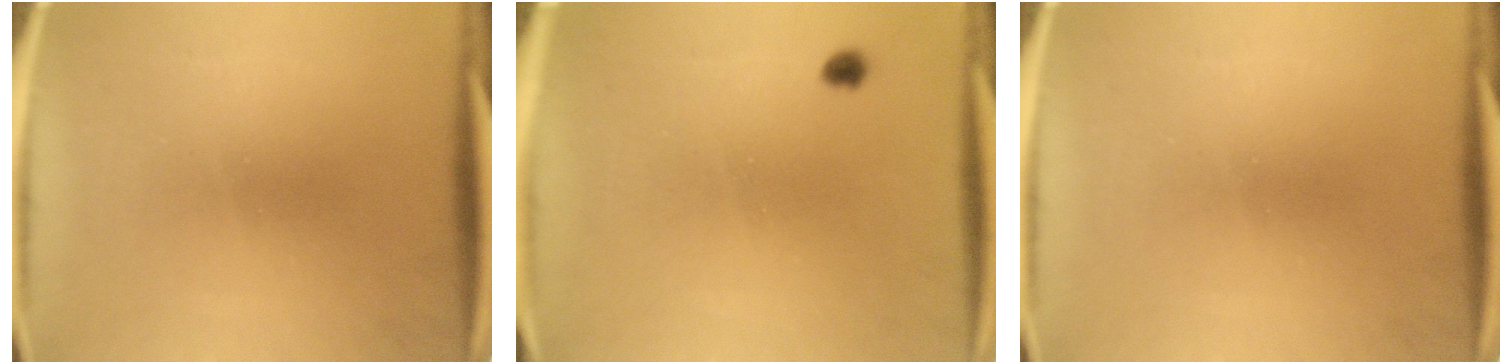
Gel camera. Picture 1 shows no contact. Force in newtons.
{"total": 1.1}
{"total": 0.0}